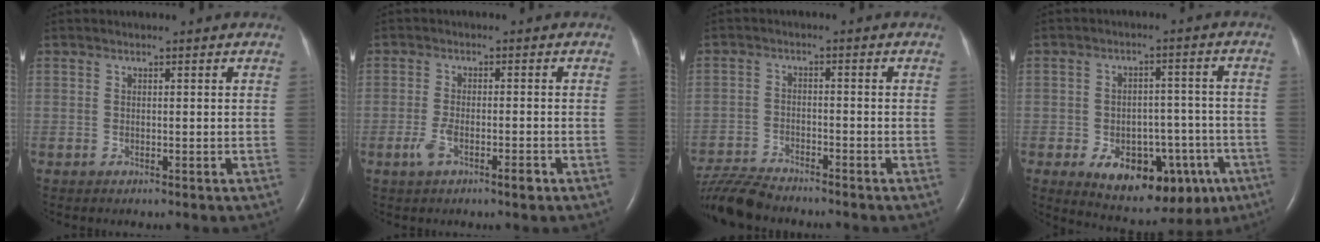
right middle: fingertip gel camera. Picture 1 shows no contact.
{"total": 4.0, "force": [-2.1, 0.9, 3.3], "torque": [-0.068, -0.003, -0.036]}
{"total": 8.4, "force": [-8.0, 0.9, 2.4], "torque": [-0.049, -0.015, -0.144]}
{"total": 14.7, "force": [-7.0, 8.3, 10.0], "torque": [-0.126, 0.020, -0.086]}